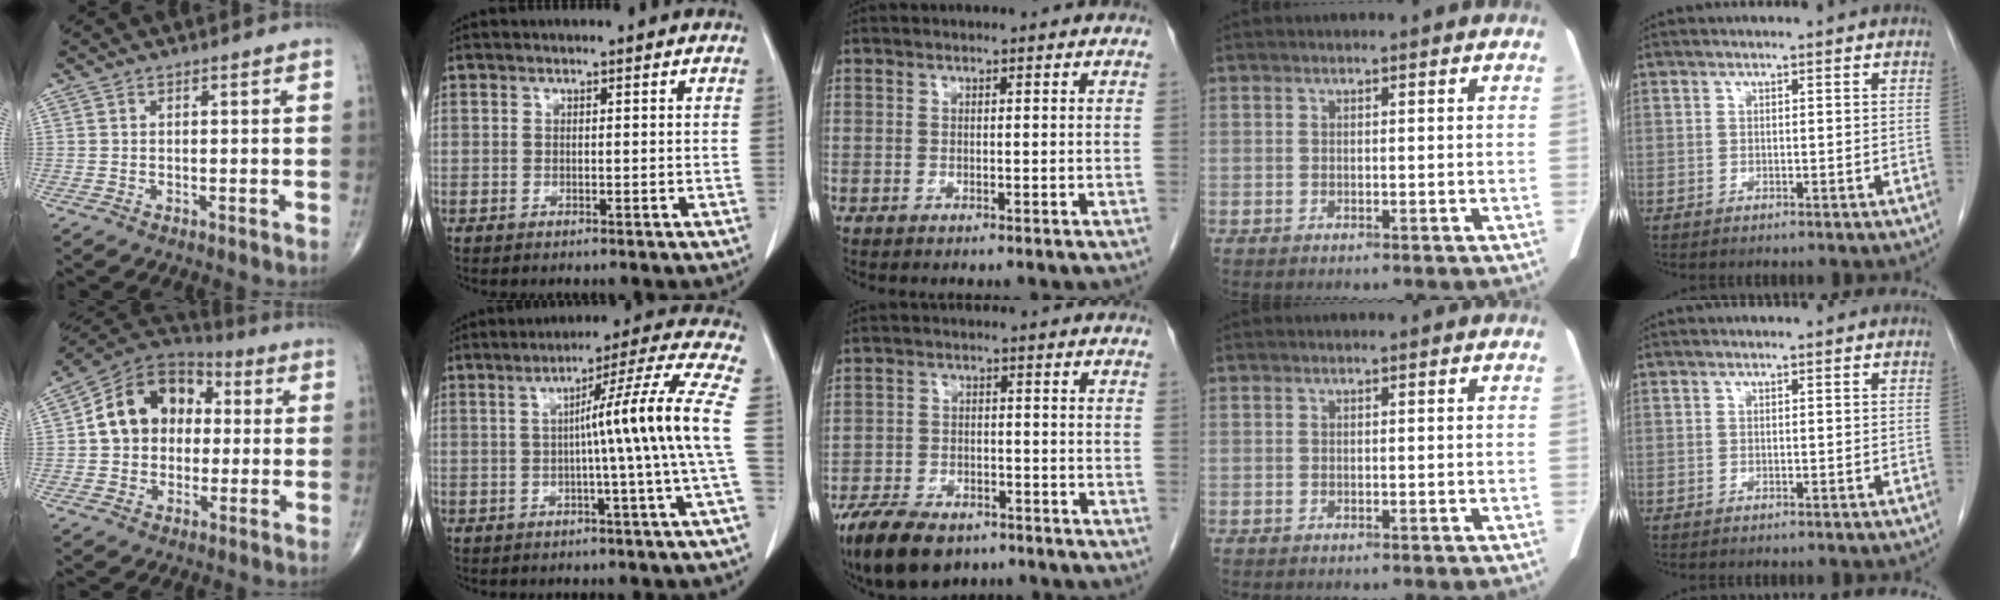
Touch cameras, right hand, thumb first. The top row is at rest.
{"thumb": {"total": 14.8, "force": [1.4, 11.8, 8.9], "torque": [-0.111, 0.031, 0.013]}, "index": {"total": 11.9, "force": [-0.4, -2.9, 11.6], "torque": [-0.160, 0.011, -0.003]}, "middle": {"total": 11.3, "force": [-8.2, 5.2, 5.9], "torque": [-0.106, -0.009, -0.131]}}